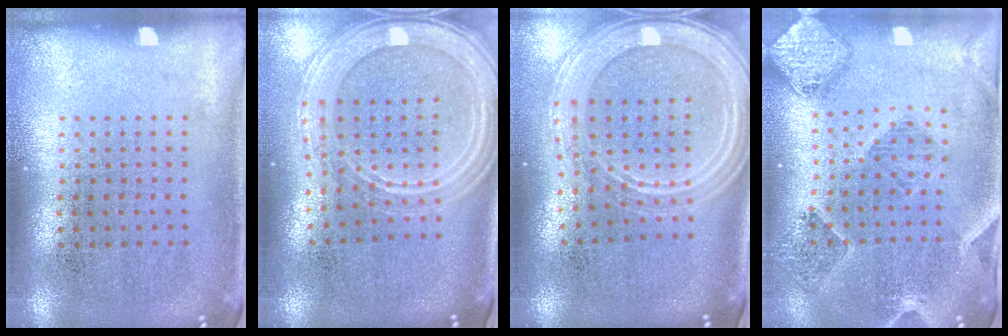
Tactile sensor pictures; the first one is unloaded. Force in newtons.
{"total": 2.3, "press": 2.1, "slide": 1.1}
{"total": 2.3, "press": 2.1, "slide": 1.1}
{"total": 1.6, "press": 1.6, "slide": 0.3}